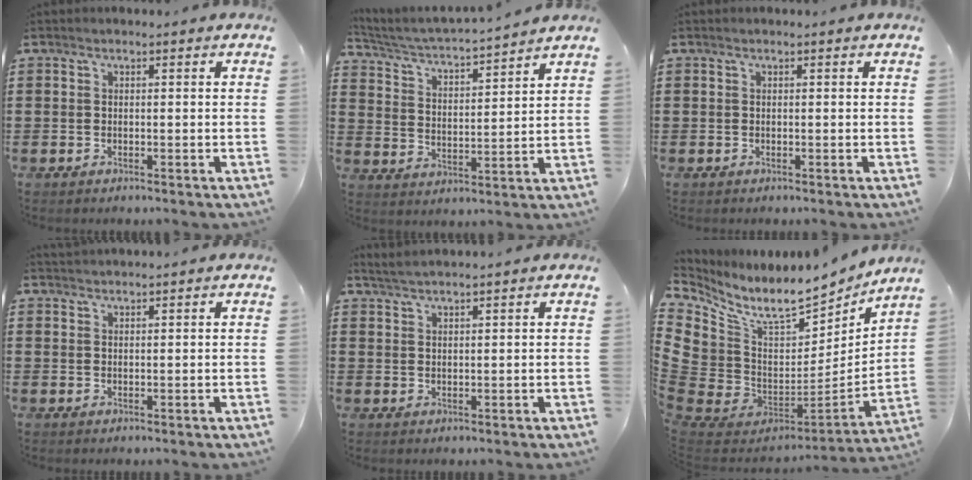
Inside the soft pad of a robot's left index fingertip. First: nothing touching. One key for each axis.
{"total": 3.3, "fx": 3.2, "fy": -0.3, "fz": 0.9, "tx": -0.036, "ty": -0.030, "tz": 0.044}
{"total": 0.0}
{"total": 1.4, "fx": 1.4, "fy": -0.1, "fz": 0.1, "tx": -0.003, "ty": 0.000, "tz": 0.028}
{"total": 2.1, "fx": 2.1, "fy": -0.3, "fz": 0.3, "tx": -0.010, "ty": 0.002, "tz": 0.041}
{"total": 9.5, "fx": 7.5, "fy": 5.1, "fz": 2.9, "tx": -0.104, "ty": -0.068, "tz": 0.132}